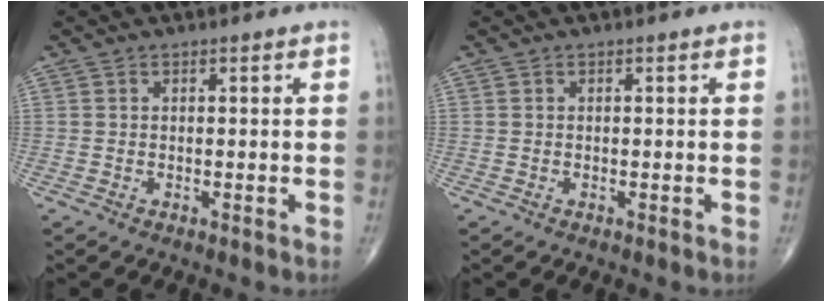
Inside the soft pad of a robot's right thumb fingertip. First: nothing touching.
{"total": 0.0}